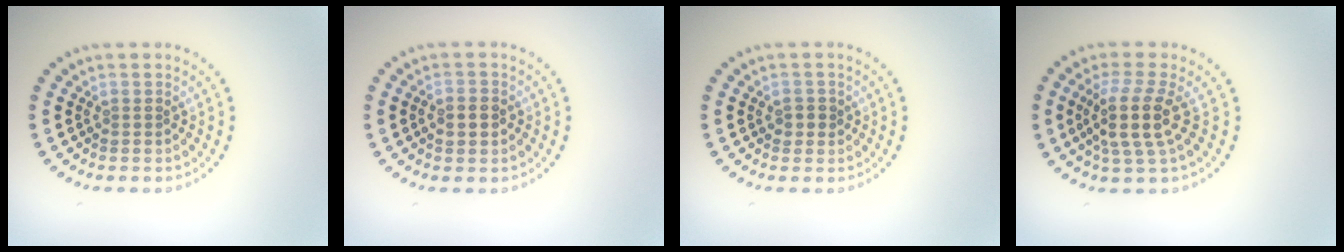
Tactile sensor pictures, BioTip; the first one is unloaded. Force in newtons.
{"total": 1.6, "press": 1.6, "slide": 0.2}
{"total": 1.3, "press": 1.2, "slide": 0.5}
{"total": 3.9, "press": 3.0, "slide": 2.4}